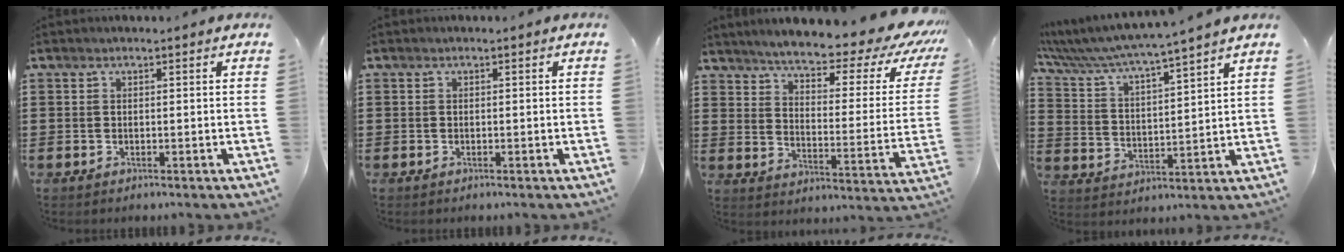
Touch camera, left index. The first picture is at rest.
{"total": 0.0}
{"total": 6.1, "force": [5.2, 0.4, 3.1], "torque": [-0.069, -0.045, 0.081]}
{"total": 4.9, "force": [4.5, -1.0, 1.7], "torque": [-0.055, -0.038, 0.070]}